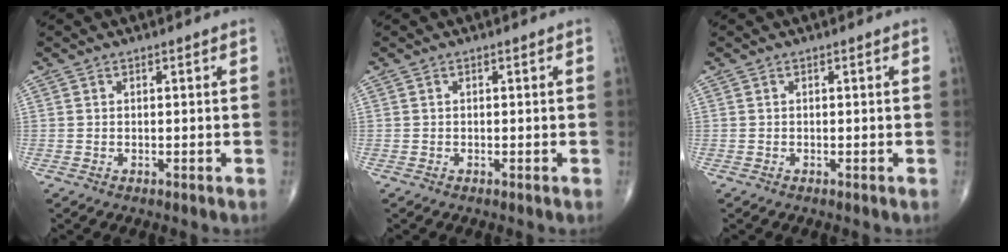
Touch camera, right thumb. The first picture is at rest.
{"total": 0.0}
{"total": 0.0}